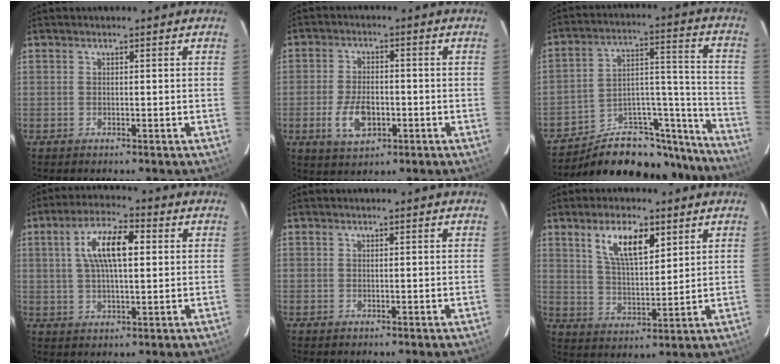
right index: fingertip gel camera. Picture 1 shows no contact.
{"total": 7.6, "force": [-2.5, 4.2, 5.8], "torque": [-0.121, -0.003, -0.039]}
{"total": 23.4, "force": [-20.5, 8.7, 7.4], "torque": [-0.090, 0.079, -0.284]}
{"total": 9.9, "force": [2.3, 3.4, 9.0], "torque": [-0.165, 0.018, 0.041]}
{"total": 0.0}
{"total": 9.9, "force": [5.3, 3.9, 7.4], "torque": [-0.131, 0.009, 0.101]}